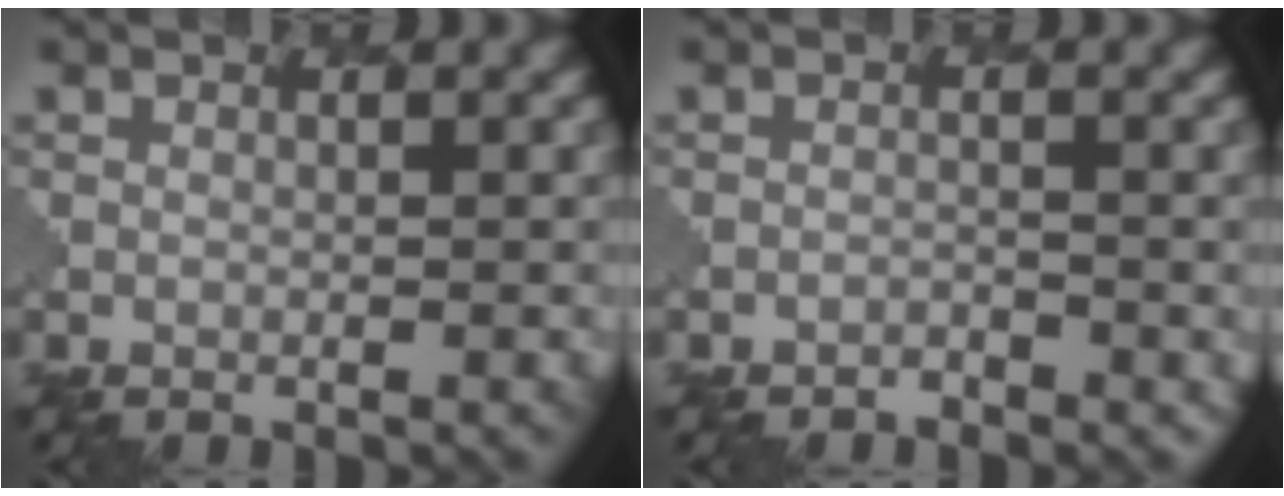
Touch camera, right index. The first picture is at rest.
{"total": 1.2, "force": [-0.3, -0.3, -1.1], "torque": [0.010, 0.000, -0.007]}